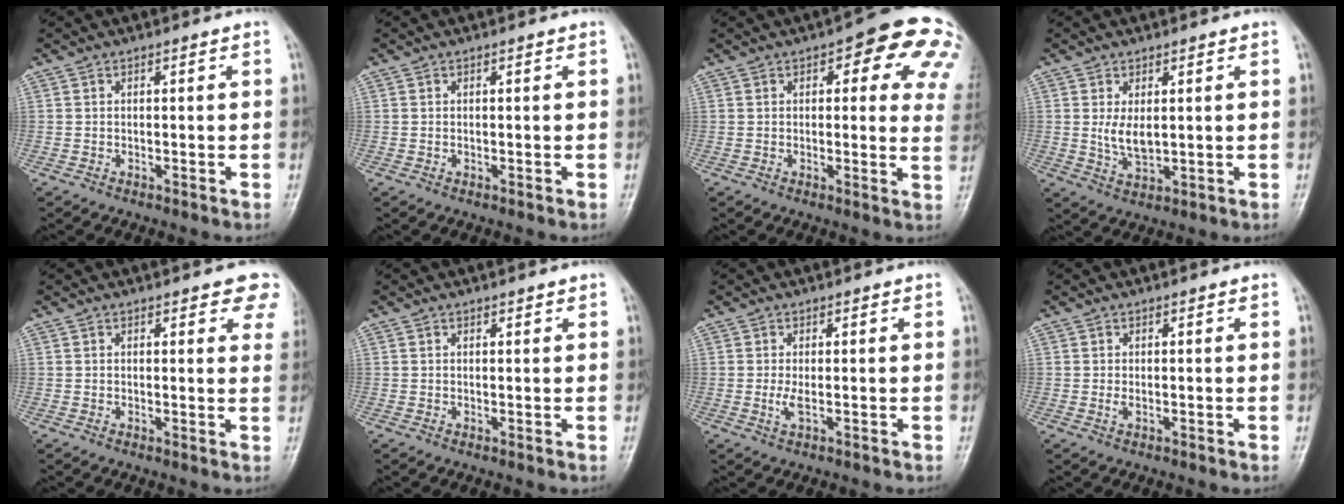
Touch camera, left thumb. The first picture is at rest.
{"total": 0.0}
{"total": 15.8, "force": [6.5, 6.4, 12.9], "torque": [-0.106, -0.014, 0.063]}
{"total": 4.4, "force": [0.9, 2.3, 3.7], "torque": [-0.062, -0.014, 0.025]}
{"total": 5.9, "force": [4.1, 2.5, 3.5], "torque": [-0.003, -0.012, 0.035]}
{"total": 0.7, "force": [0.6, 0.3, 0.2], "torque": [-0.002, -0.004, 0.008]}
{"total": 1.8, "force": [0.0, 0.5, 1.8], "torque": [-0.041, -0.006, 0.004]}
{"total": 0.9, "force": [0.2, 0.4, 0.8], "torque": [-0.018, -0.003, 0.004]}